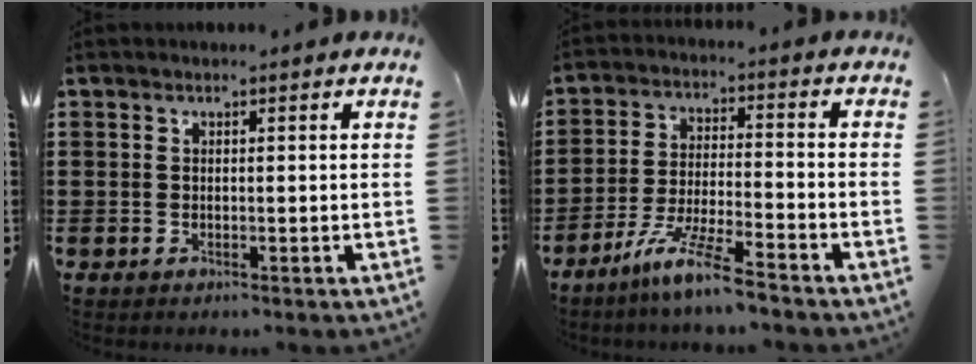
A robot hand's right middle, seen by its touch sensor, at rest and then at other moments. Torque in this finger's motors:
{"motor_torque": [1.44, -0.70, 0.40, 0.17]}